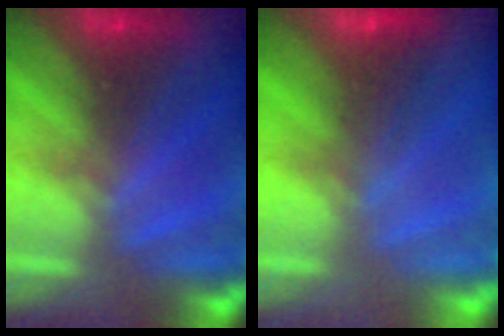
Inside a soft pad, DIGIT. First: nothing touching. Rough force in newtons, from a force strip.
{"total": 2.9}